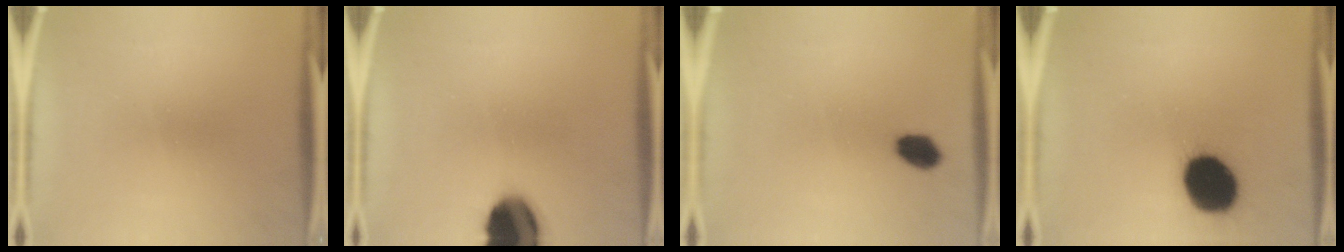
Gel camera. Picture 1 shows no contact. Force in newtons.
{"total": 14.1}
{"total": 4.4}
{"total": 19.4}